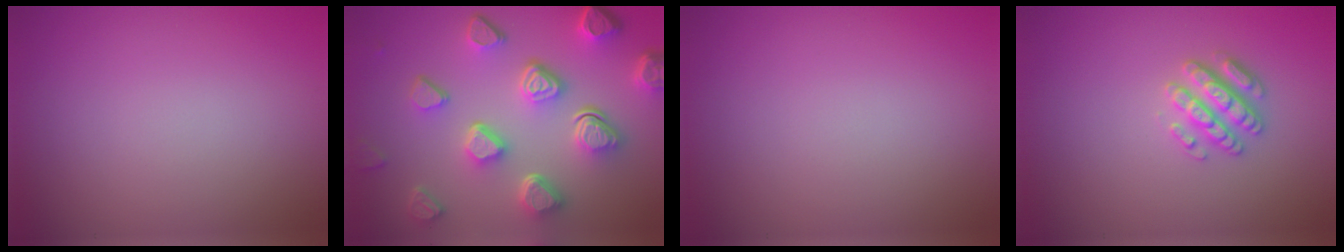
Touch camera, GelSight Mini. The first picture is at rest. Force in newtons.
{"total": 7.3, "press": 5.6, "slide": 4.7}
{"total": 0.0}
{"total": 2.8, "press": 2.7, "slide": 0.6}